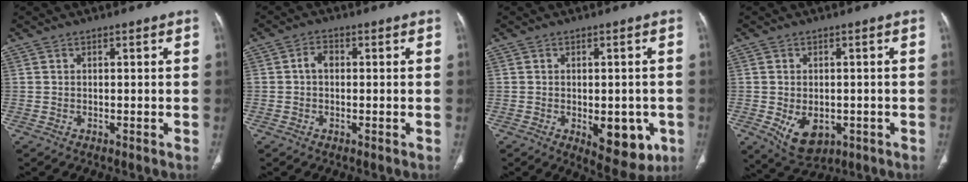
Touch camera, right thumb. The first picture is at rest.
{"total": 2.7, "force": [0.1, 1.9, 1.9], "torque": [-0.029, 0.011, -0.001]}
{"total": 10.0, "force": [-3.0, 5.2, 8.0], "torque": [-0.069, -0.002, -0.025]}
{"total": 7.6, "force": [-2.1, 5.1, 5.2], "torque": [-0.071, -0.002, -0.016]}